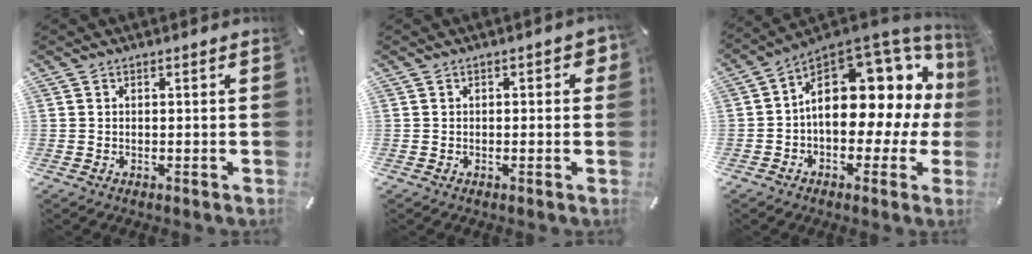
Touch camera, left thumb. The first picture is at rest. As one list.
[{"total": 2.1, "force": [0.0, 1.1, 1.8], "torque": [-0.018, 0.001, -0.005]}, {"total": 17.7, "force": [4.3, 11.7, 12.5], "torque": [-0.149, -0.047, 0.075]}]